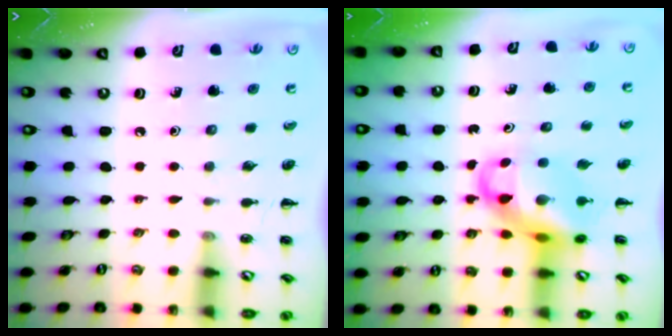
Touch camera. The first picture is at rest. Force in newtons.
{"total": 11.6, "press": 11.2, "slide": 2.9}